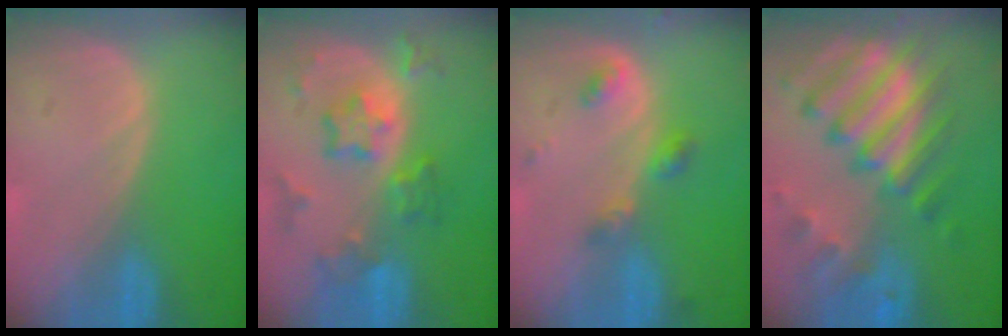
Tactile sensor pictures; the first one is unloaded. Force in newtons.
{"total": 8.1, "press": 7.0, "slide": 4.0}
{"total": 3.8, "press": 3.7, "slide": 1.1}
{"total": 11.4, "press": 9.9, "slide": 5.7}